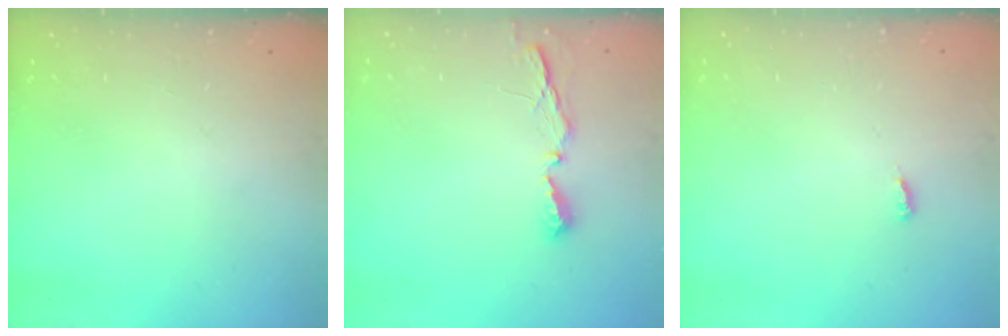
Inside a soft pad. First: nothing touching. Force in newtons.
{"total": 4.5, "press": 4.5, "slide": 0.4}
{"total": 2.6, "press": 2.6, "slide": 0.3}